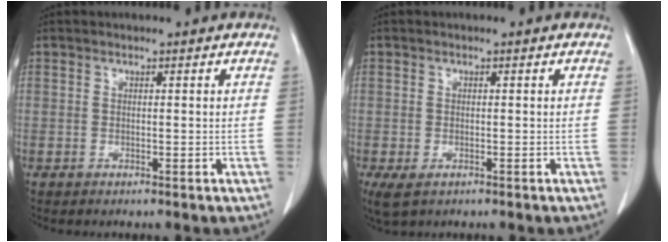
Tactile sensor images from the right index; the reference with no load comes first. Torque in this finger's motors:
{"motor_torque": [0.21, -0.42, 0.09, 0.03]}